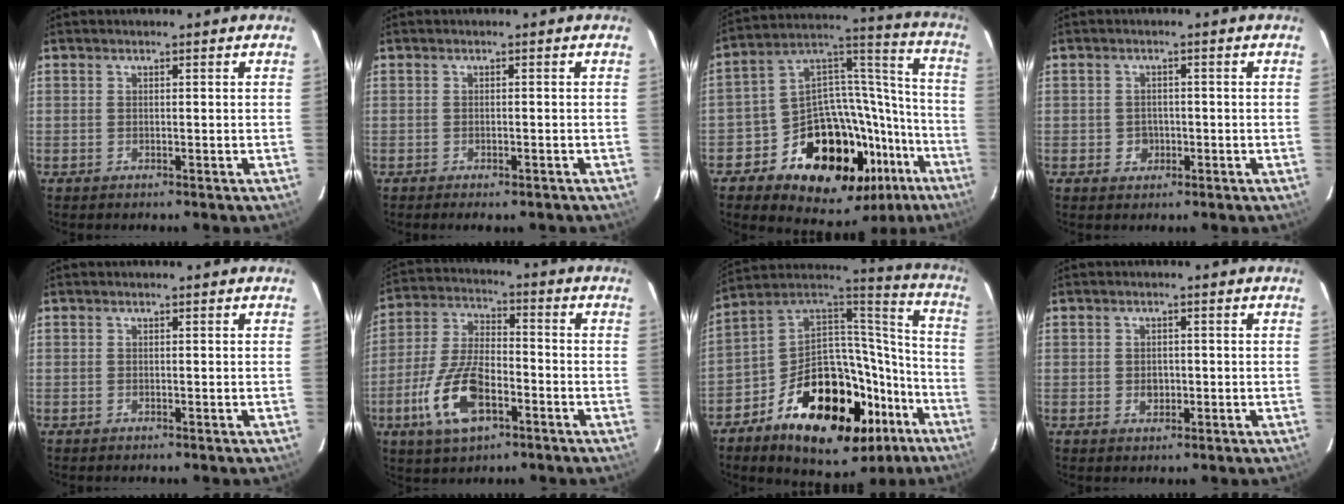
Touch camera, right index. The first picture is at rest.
{"total": 2.2, "force": [-1.7, 0.7, 1.2], "torque": [-0.024, -0.008, -0.026]}
{"total": 25.6, "force": [-14.3, 16.7, 13.1], "torque": [-0.208, 0.076, -0.195]}
{"total": 2.7, "force": [-0.7, 2.6, 0.7], "torque": [-0.015, 0.005, -0.005]}
{"total": 0.0}
{"total": 14.1, "force": [-6.1, 6.4, 11.0], "torque": [-0.240, -0.005, -0.110]}
{"total": 31.5, "force": [-15.4, 17.1, 21.6], "torque": [-0.349, 0.047, -0.214]}
{"total": 2.4, "force": [-0.4, 2.0, 1.3], "torque": [-0.021, 0.004, -0.003]}